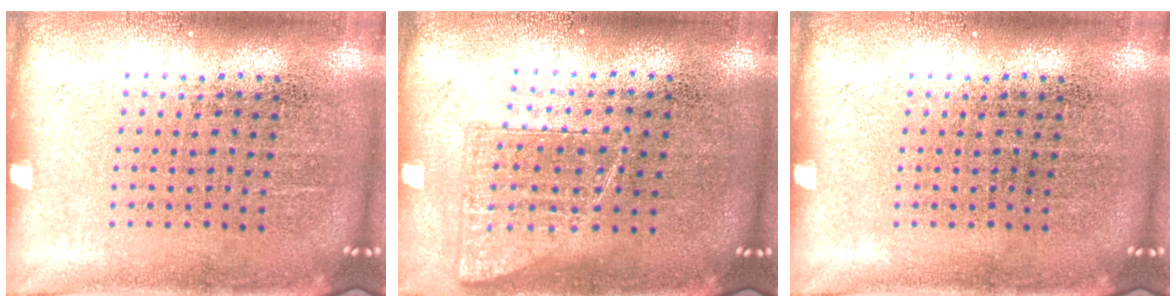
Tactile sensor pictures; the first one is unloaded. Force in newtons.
{"total": 0.9, "press": 0.8, "slide": 0.3}
{"total": 0.0}